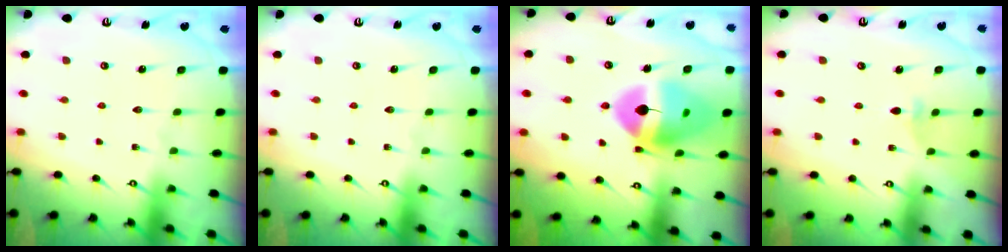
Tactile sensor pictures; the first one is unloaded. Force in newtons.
{"total": 0.0}
{"total": 16.2, "press": 16.1, "slide": 1.8}
{"total": 2.9, "press": 2.8, "slide": 0.8}